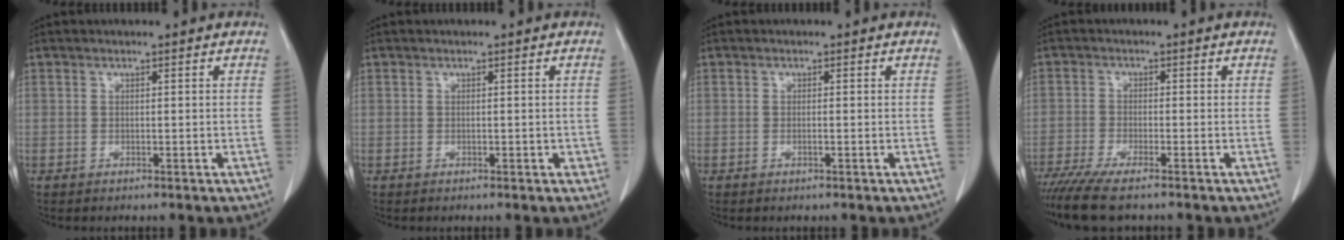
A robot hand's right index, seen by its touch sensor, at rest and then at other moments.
{"total": 0.9, "force": [-0.2, 0.5, 0.7], "torque": [-0.005, 0.002, -0.003]}
{"total": 0.6, "force": [-0.2, -0.1, 0.5], "torque": [-0.011, 0.000, -0.003]}
{"total": 7.9, "force": [-6.3, 0.8, 4.7], "torque": [-0.077, -0.019, -0.106]}